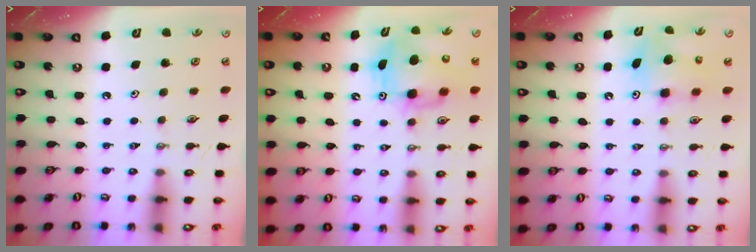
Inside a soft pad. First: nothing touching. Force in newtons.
{"total": 8.6, "press": 8.3, "slide": 2.1}
{"total": 7.6, "press": 7.6, "slide": 0.4}